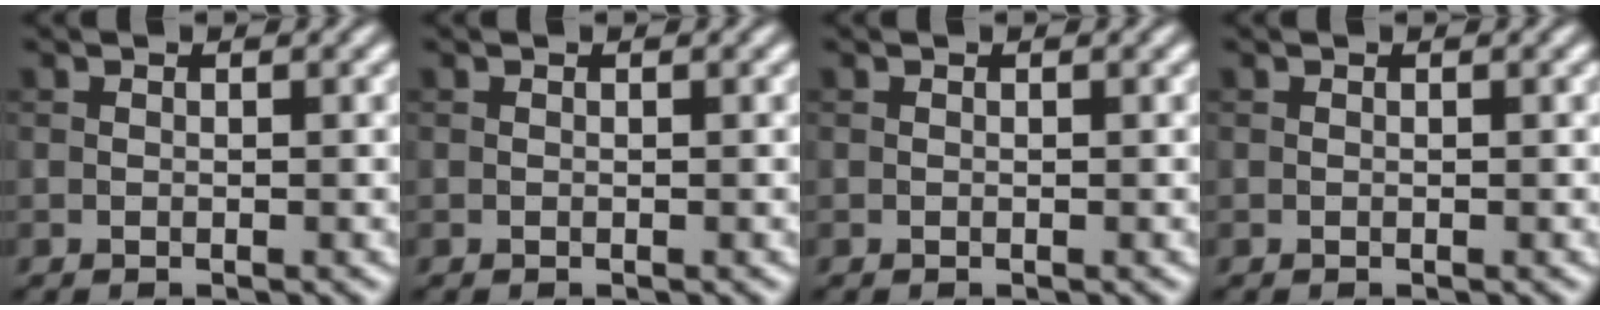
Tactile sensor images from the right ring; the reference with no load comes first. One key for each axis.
{"total": 0.0}
{"total": 0.0}
{"total": 0.0}